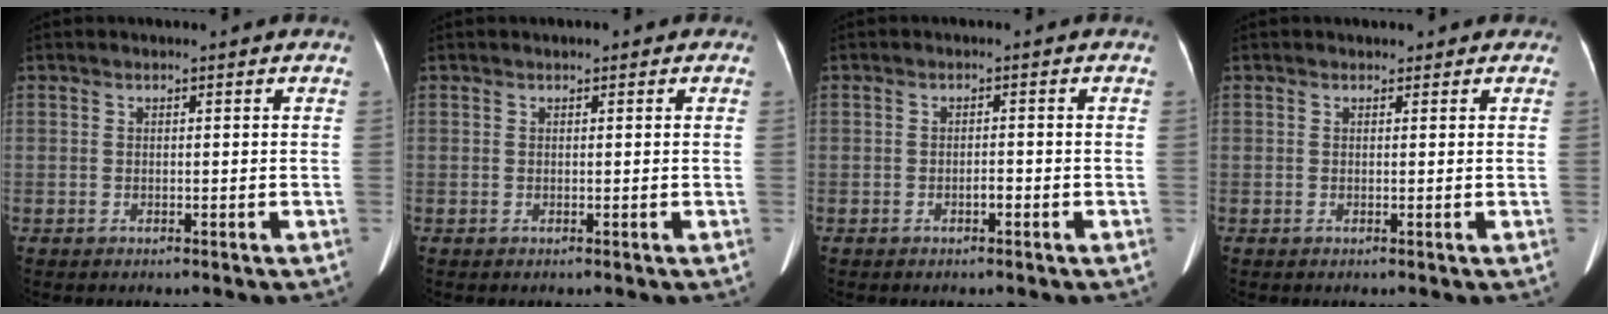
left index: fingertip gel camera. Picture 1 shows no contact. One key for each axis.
{"total": 1.0, "fx": 0.6, "fy": 0.6, "fz": 0.6, "tx": -0.007, "ty": 0.007, "tz": 0.005}
{"total": 1.0, "fx": -0.6, "fy": 0.3, "fz": 0.8, "tx": -0.012, "ty": 0.001, "tz": -0.009}
{"total": 1.7, "fx": 1.2, "fy": 1.1, "fz": 0.3, "tx": 0.008, "ty": 0.008, "tz": 0.011}